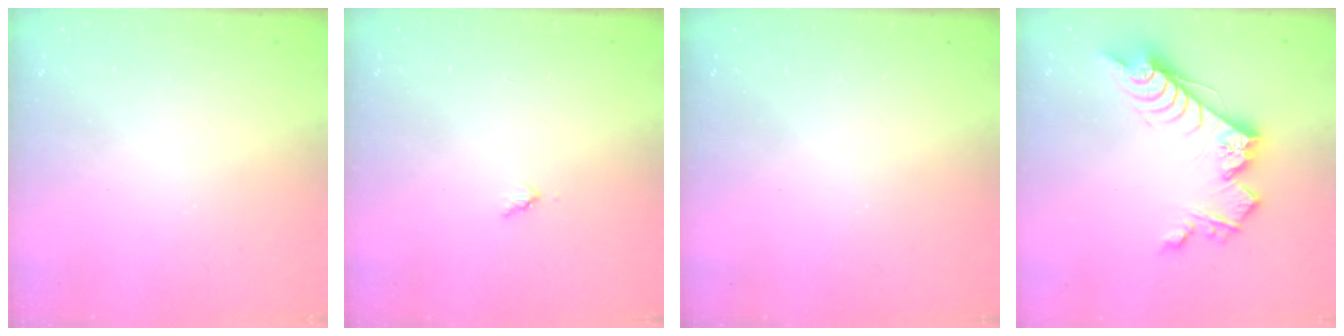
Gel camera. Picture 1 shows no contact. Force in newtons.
{"total": 3.0, "press": 3.0, "slide": 0.3}
{"total": 0.0}
{"total": 16.7, "press": 16.7, "slide": 0.3}